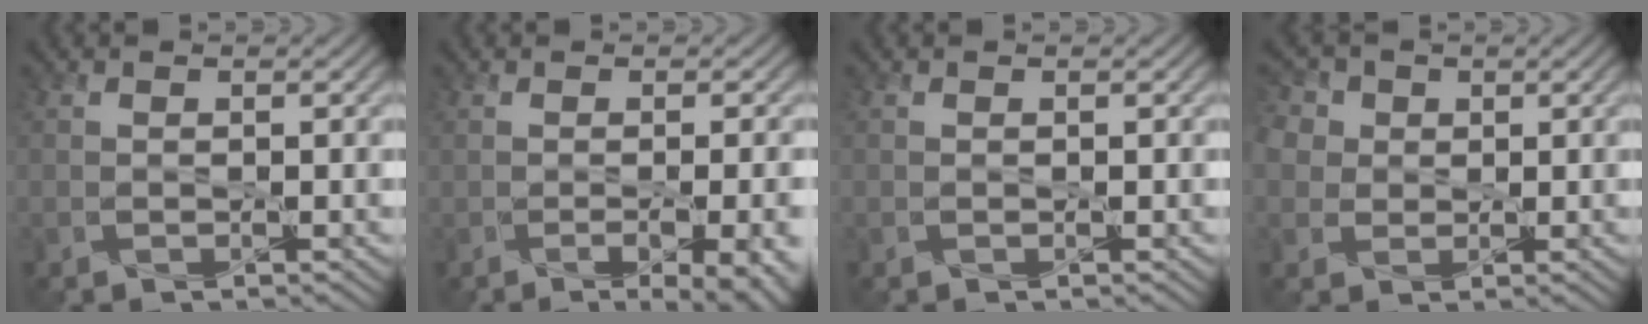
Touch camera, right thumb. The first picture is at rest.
{"total": 8.1, "force": [-3.4, 3.0, 6.7], "torque": [-0.077, -0.011, -0.019]}
{"total": 0.0}
{"total": 6.3, "force": [2.2, 5.2, 2.9], "torque": [-0.098, 0.020, 0.030]}